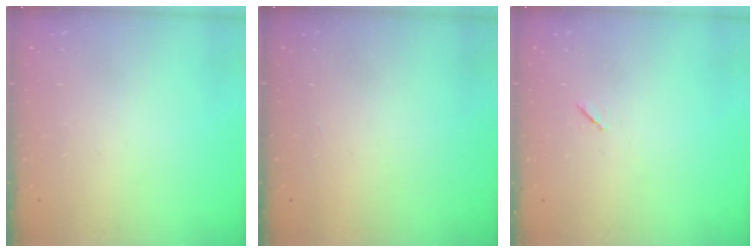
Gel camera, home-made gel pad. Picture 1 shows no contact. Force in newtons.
{"total": 1.5, "press": 1.5, "slide": 0.1}
{"total": 4.3, "press": 3.9, "slide": 1.8}